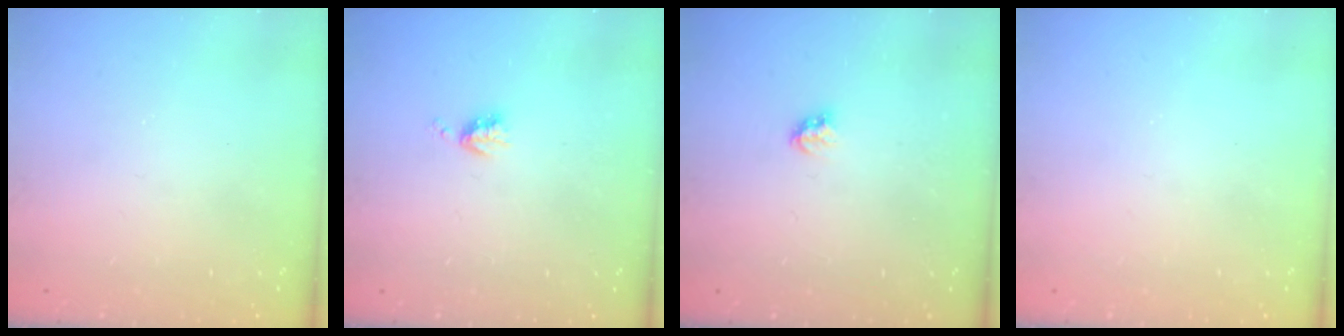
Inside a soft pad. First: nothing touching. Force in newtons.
{"total": 3.5, "press": 3.5, "slide": 0.6}
{"total": 2.7, "press": 2.6, "slide": 0.4}
{"total": 0.0}